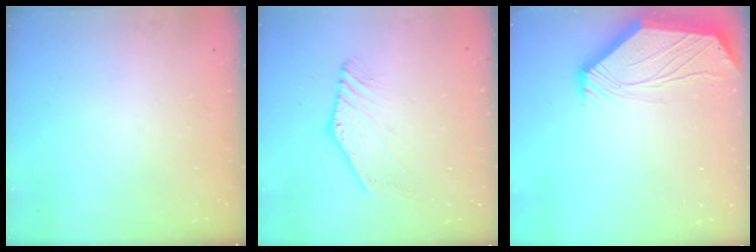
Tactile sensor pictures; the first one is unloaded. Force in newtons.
{"total": 0.8, "press": 0.7, "slide": 0.4}
{"total": 2.6, "press": 2.6, "slide": 0.5}